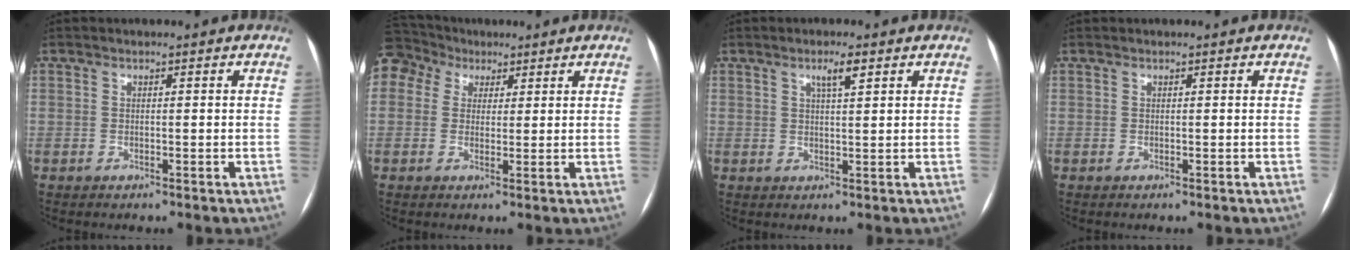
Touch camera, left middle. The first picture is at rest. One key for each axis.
{"total": 6.5, "fx": 3.9, "fy": 5.1, "fz": 0.9, "tx": -0.033, "ty": 0.038, "tz": 0.083}
{"total": 2.8, "fx": 1.6, "fy": 0.3, "fz": 2.3, "tx": -0.043, "ty": 0.003, "tz": 0.026}
{"total": 0.0}